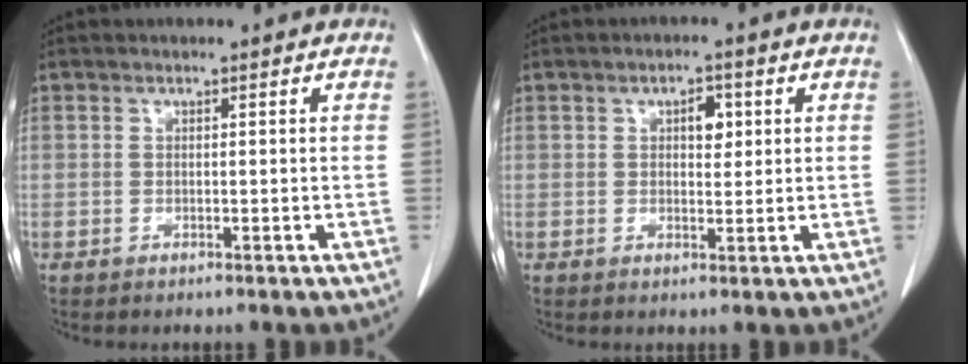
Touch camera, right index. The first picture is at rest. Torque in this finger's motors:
{"motor_torque": [0.06, 0.04, 0.00, 0.03]}